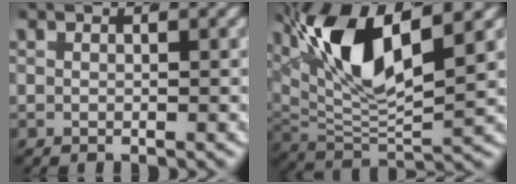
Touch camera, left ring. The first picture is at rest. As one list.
[{"total": 10.9, "force": [3.2, 5.3, 9.0], "torque": [-0.181, -0.001, 0.051]}]